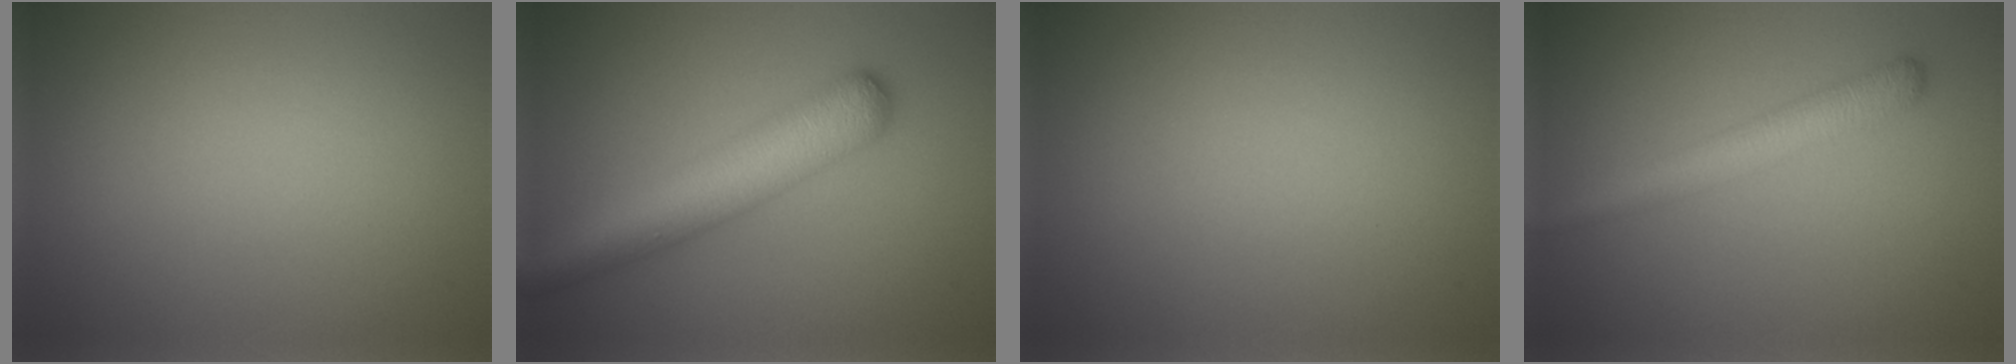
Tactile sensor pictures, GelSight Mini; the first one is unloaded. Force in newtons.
{"total": 7.0, "press": 7.0, "slide": 0.2}
{"total": 0.0}
{"total": 3.6, "press": 3.6, "slide": 0.1}